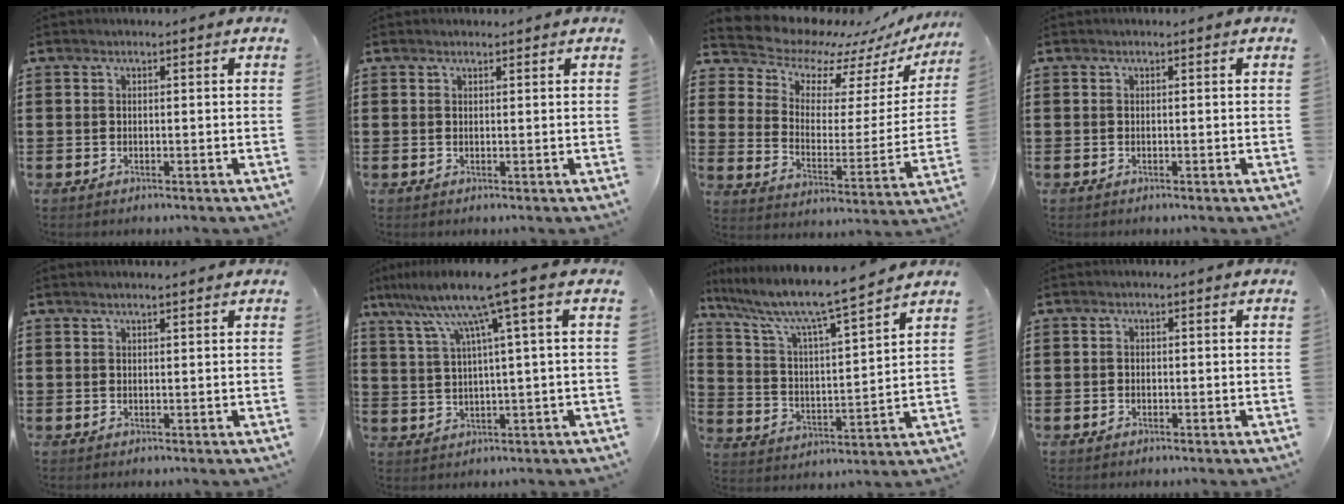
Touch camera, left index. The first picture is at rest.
{"total": 0.7, "force": [0.7, 0.2, 0.1], "torque": [-0.004, 0.001, 0.014]}
{"total": 9.9, "force": [9.2, 3.1, 1.9], "torque": [-0.078, -0.078, 0.160]}
{"total": 0.0}
{"total": 1.1, "force": [0.9, -0.1, 0.6], "torque": [-0.011, 0.000, 0.017]}
{"total": 9.3, "force": [4.7, -0.6, 7.9], "torque": [-0.175, -0.016, 0.073]}
{"total": 7.4, "force": [6.3, 0.2, 3.9], "torque": [-0.106, -0.048, 0.098]}
{"total": 0.7, "force": [-0.3, 0.6, 0.1], "torque": [-0.004, 0.001, -0.006]}